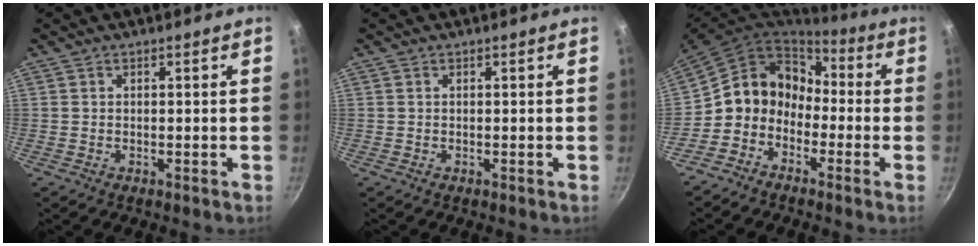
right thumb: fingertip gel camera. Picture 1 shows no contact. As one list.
[{"total": 0.0}, {"total": 12.2, "force": [-2.9, 10.5, 5.6], "torque": [-0.078, 0.065, -0.082]}]